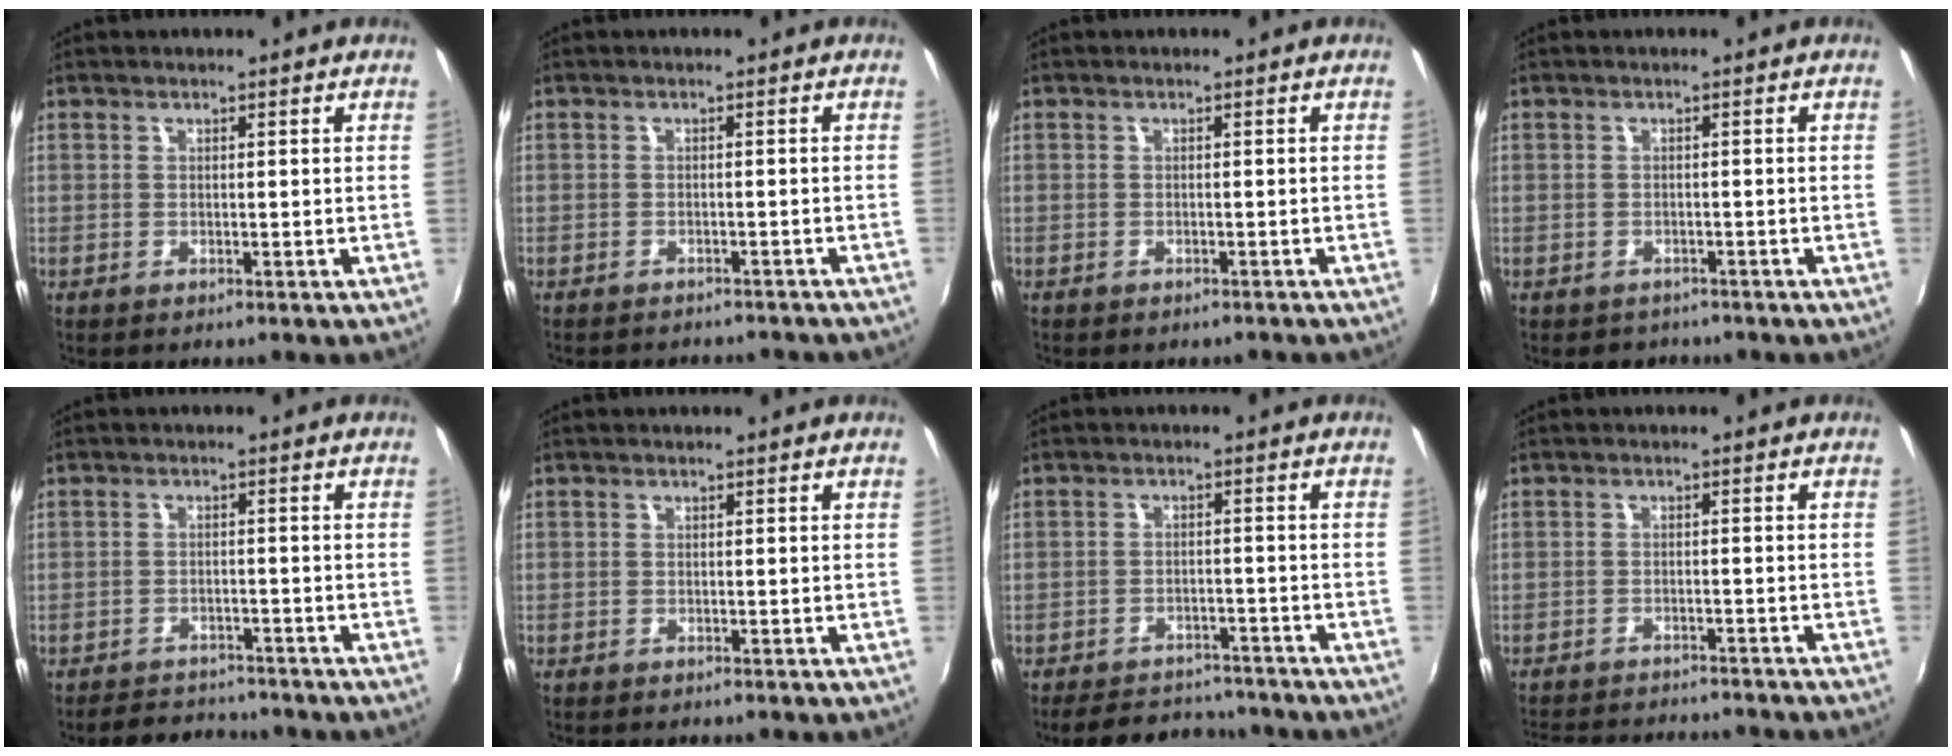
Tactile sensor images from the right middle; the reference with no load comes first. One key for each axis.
{"total": 9.0, "fx": -8.0, "fy": 2.5, "fz": 3.3, "tx": -0.073, "ty": -0.015, "tz": -0.100}
{"total": 1.9, "fx": -1.6, "fy": 0.8, "fz": 0.6, "tx": -0.015, "ty": -0.010, "tz": -0.021}
{"total": 2.5, "fx": -1.9, "fy": 1.7, "fz": 0.2, "tx": -0.012, "ty": -0.005, "tz": -0.025}
{"total": 6.7, "fx": -6.1, "fy": 2.4, "fz": 1.2, "tx": -0.041, "ty": 0.007, "tz": -0.088}
{"total": 0.6, "fx": -0.5, "fy": 0.4, "fz": 0.0, "tx": -0.002, "ty": 0.002, "tz": -0.008}
{"total": 11.9, "fx": -10.3, "fy": 4.7, "fz": 3.7, "tx": -0.092, "ty": 0.011, "tz": -0.136}
{"total": 12.6, "fx": -11.4, "fy": 2.8, "fz": 4.7, "tx": -0.107, "ty": -0.013, "tz": -0.162}